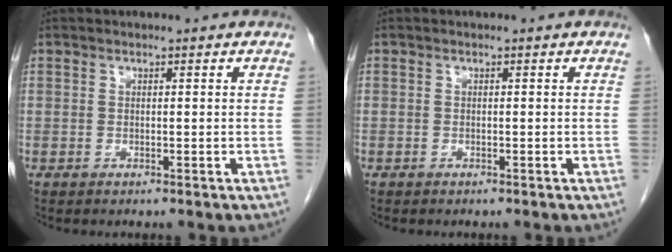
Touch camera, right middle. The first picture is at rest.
{"total": 0.0}